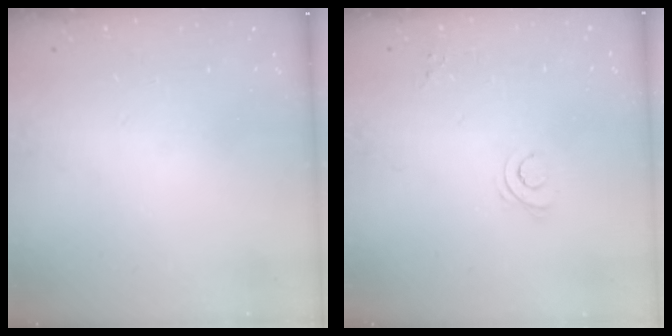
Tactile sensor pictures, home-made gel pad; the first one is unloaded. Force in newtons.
{"total": 5.7, "press": 5.7, "slide": 0.8}